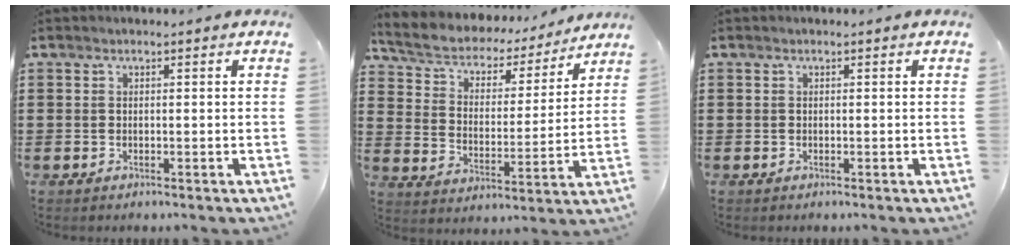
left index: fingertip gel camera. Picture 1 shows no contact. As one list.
[{"total": 5.4, "force": [5.0, 1.8, 1.2], "torque": [-0.053, -0.035, 0.082]}, {"total": 0.0}]